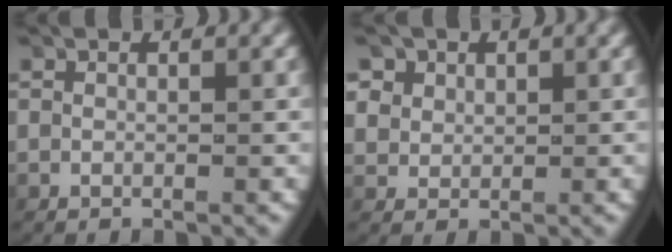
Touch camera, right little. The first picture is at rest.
{"total": 2.9, "force": [1.3, 2.4, 1.1], "torque": [-0.030, -0.004, 0.028]}